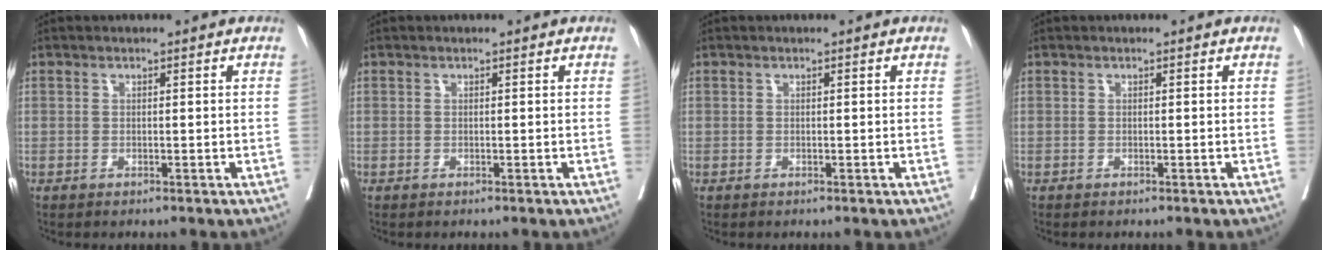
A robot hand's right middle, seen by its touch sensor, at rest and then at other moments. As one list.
[{"total": 0.0}, {"total": 0.0}, {"total": 0.0}]